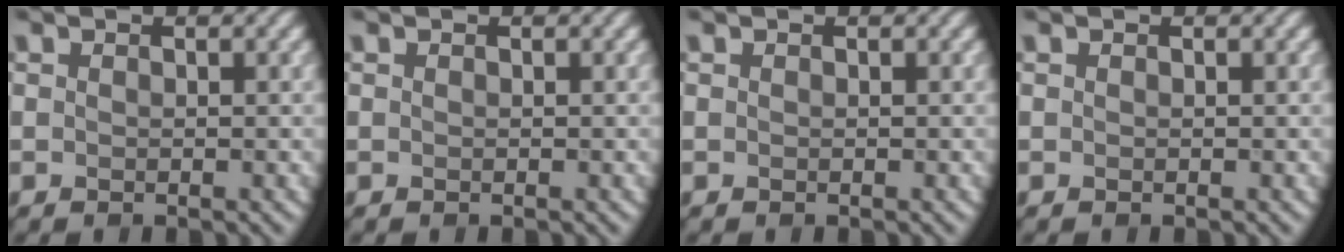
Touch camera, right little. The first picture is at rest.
{"total": 0.0}
{"total": 0.0}
{"total": 0.0}